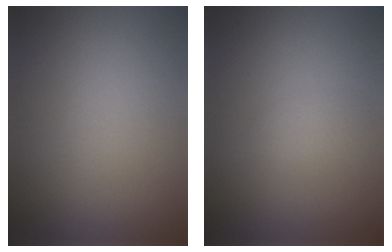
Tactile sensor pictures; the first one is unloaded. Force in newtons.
{"total": 0.8, "press": 0.8, "slide": 0.0}